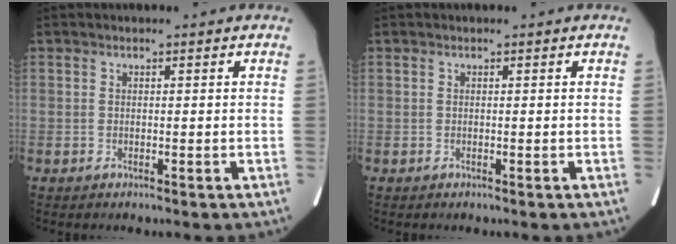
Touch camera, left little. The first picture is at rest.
{"total": 0.0}